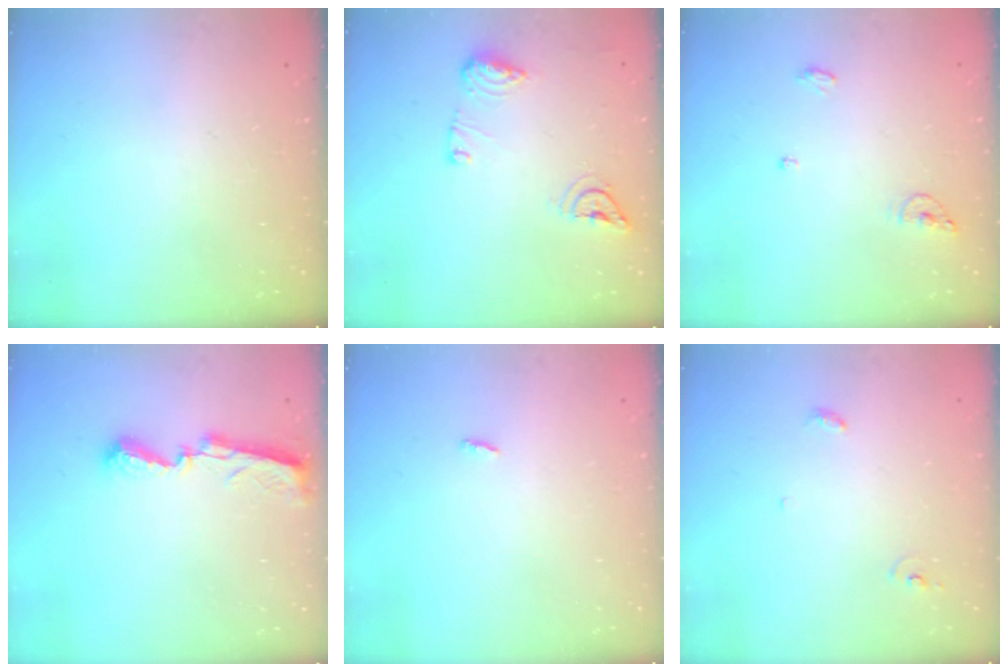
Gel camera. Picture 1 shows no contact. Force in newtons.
{"total": 9.7, "press": 9.7, "slide": 0.3}
{"total": 5.9, "press": 5.6, "slide": 1.7}
{"total": 8.0, "press": 8.0, "slide": 0.4}
{"total": 1.9, "press": 1.9, "slide": 0.2}
{"total": 3.6, "press": 3.6, "slide": 0.2}